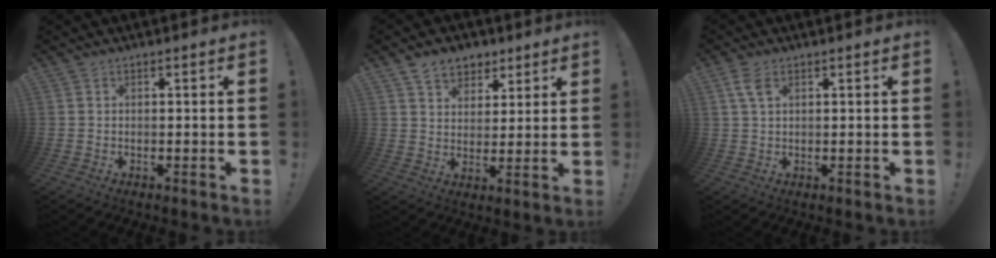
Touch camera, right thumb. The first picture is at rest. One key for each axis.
{"total": 8.4, "fx": 5.4, "fy": 6.0, "fz": 2.4, "tx": -0.041, "ty": -0.026, "tz": 0.106}
{"total": 4.2, "fx": 1.7, "fy": 2.1, "fz": 3.2, "tx": -0.061, "ty": 0.002, "tz": 0.031}